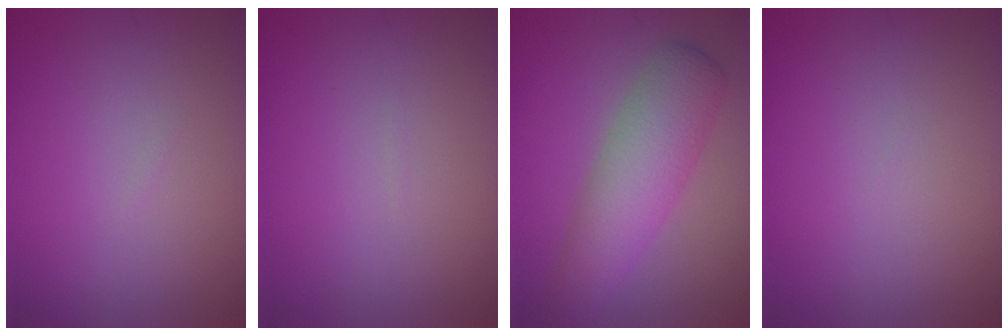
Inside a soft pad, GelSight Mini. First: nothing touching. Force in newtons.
{"total": 0.0}
{"total": 5.7, "press": 5.7, "slide": 0.1}
{"total": 0.0}